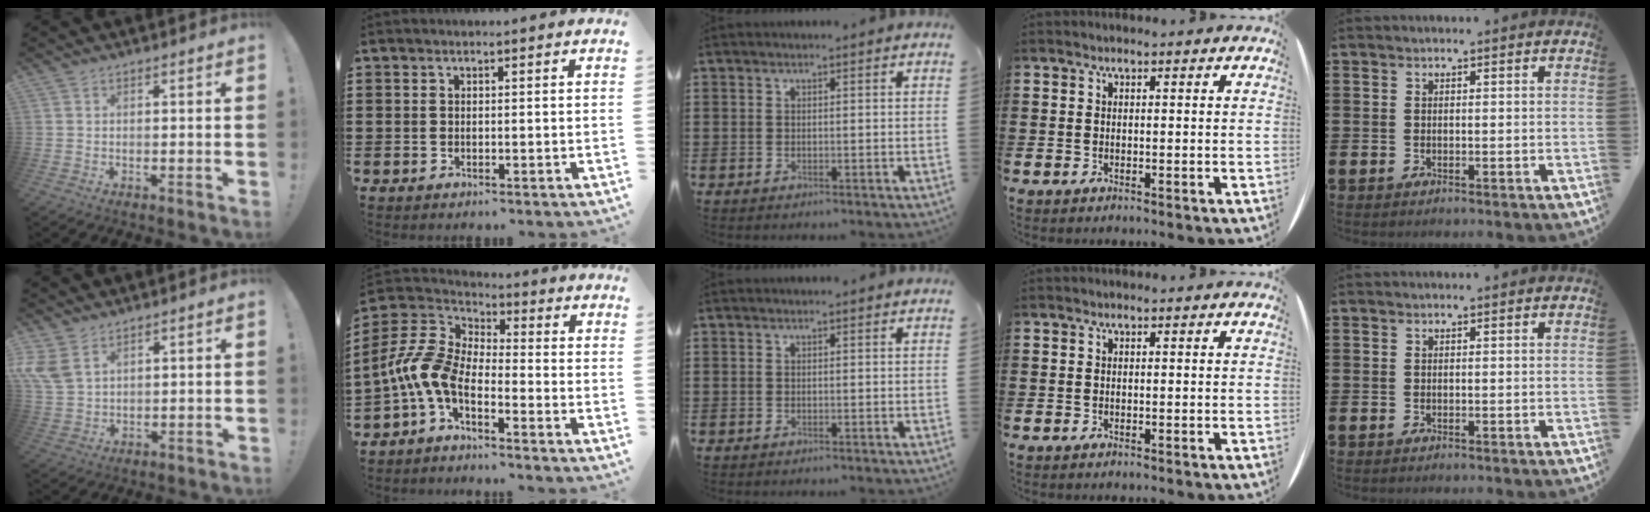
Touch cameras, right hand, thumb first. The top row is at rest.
{"thumb": {"total": 7.6, "force": [4.2, 4.6, 4.4], "torque": [-0.092, -0.016, 0.084]}, "index": {"total": 8.0, "force": [-4.0, 3.9, 5.8], "torque": [-0.170, -0.023, -0.093]}}